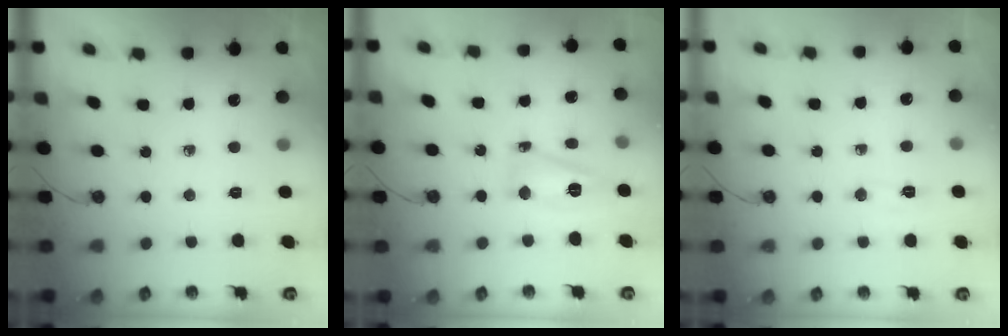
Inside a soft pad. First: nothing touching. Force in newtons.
{"total": 11.1, "press": 11.1, "slide": 0.8}
{"total": 20.2, "press": 5.7, "slide": 19.4}